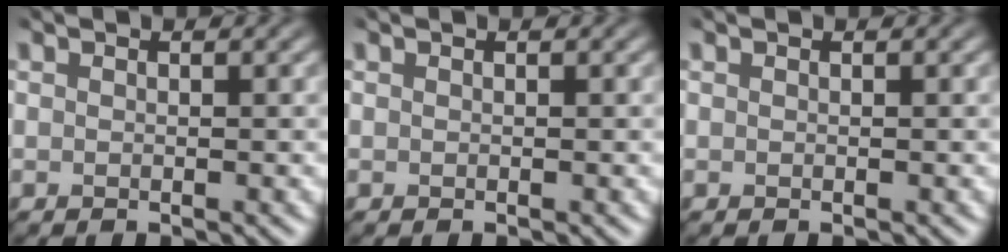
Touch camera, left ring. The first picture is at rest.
{"total": 0.0}
{"total": 0.0}